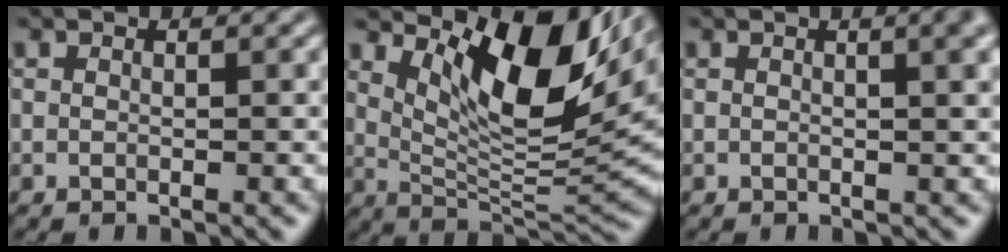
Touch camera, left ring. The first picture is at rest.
{"total": 10.6, "force": [5.2, 3.4, 8.5], "torque": [-0.139, -0.002, 0.105]}
{"total": 6.3, "force": [2.4, 2.9, 5.0], "torque": [-0.028, 0.042, 0.003]}